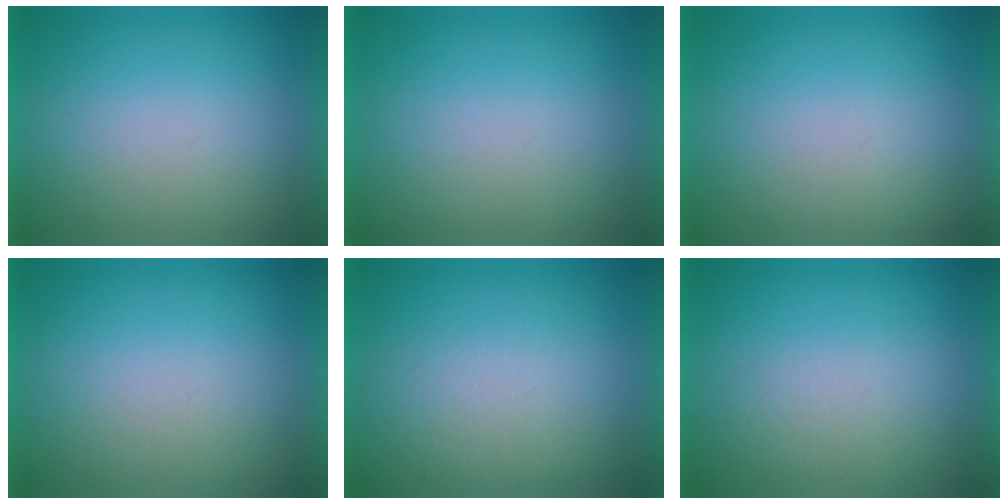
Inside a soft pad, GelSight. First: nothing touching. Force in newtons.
{"total": 0.0}
{"total": 1.1}
{"total": 1.1}
{"total": 3.6}
{"total": 4.5}